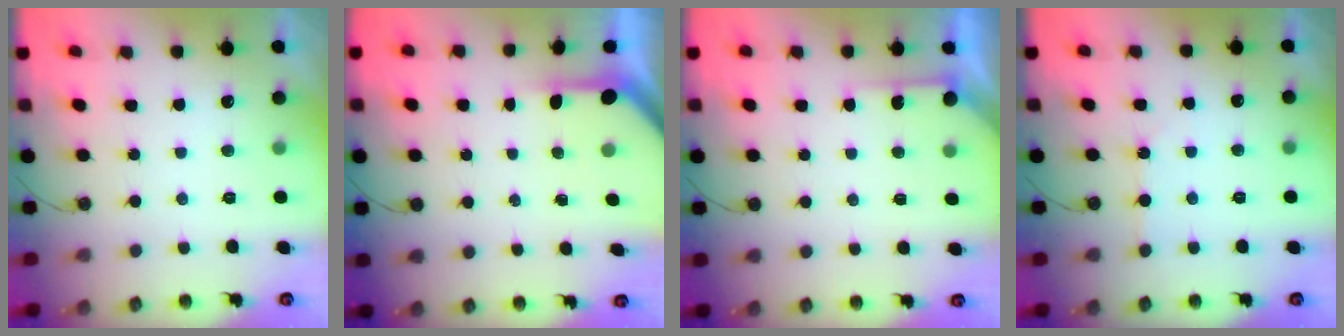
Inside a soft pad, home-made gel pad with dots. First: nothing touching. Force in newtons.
{"total": 3.8, "press": 3.8, "slide": 0.3}
{"total": 4.9, "press": 4.8, "slide": 0.7}
{"total": 1.5, "press": 1.5, "slide": 0.3}